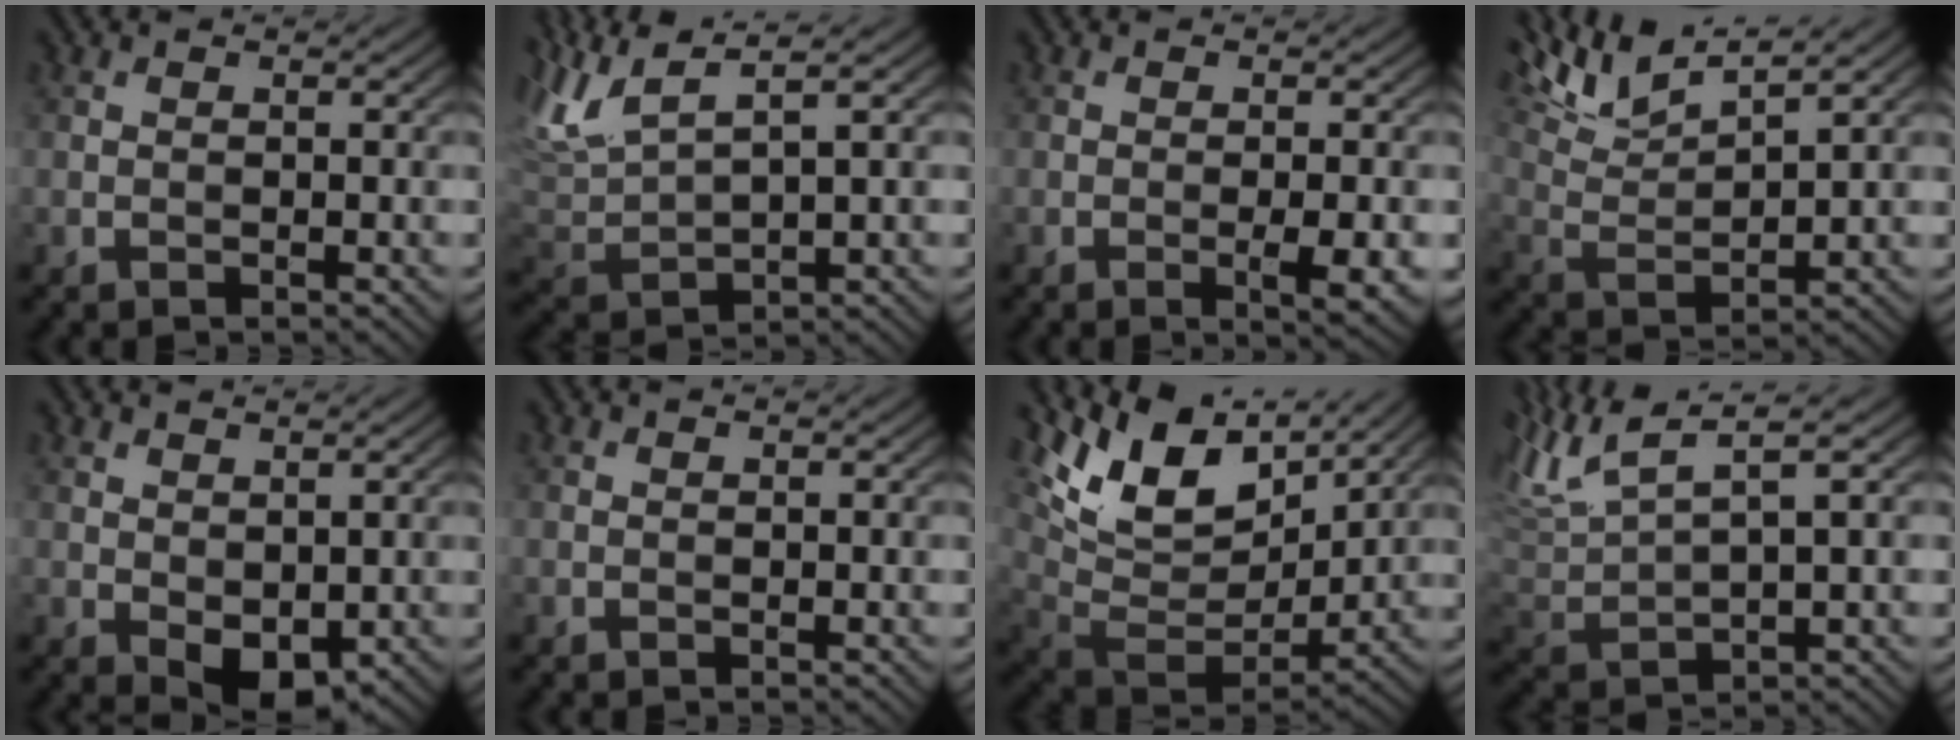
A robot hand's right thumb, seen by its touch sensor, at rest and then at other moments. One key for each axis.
{"total": 8.2, "fx": 4.9, "fy": 2.1, "fz": 6.3, "tx": -0.151, "ty": 0.024, "tz": 0.099}
{"total": 3.2, "fx": -0.9, "fy": 0.6, "fz": 3.0, "tx": -0.053, "ty": -0.003, "tz": -0.010}
{"total": 9.6, "fx": 6.9, "fy": 2.0, "fz": 6.4, "tx": -0.141, "ty": 0.018, "tz": 0.136}
{"total": 4.1, "fx": 0.3, "fy": 2.4, "fz": 3.2, "tx": -0.062, "ty": -0.005, "tz": 0.011}
{"total": 0.0}
{"total": 12.7, "fx": 7.3, "fy": 6.6, "fz": 8.1, "tx": -0.180, "ty": 0.017, "tz": 0.143}
{"total": 9.1, "fx": 5.0, "fy": 2.5, "fz": 7.2, "tx": -0.172, "ty": 0.028, "tz": 0.098}